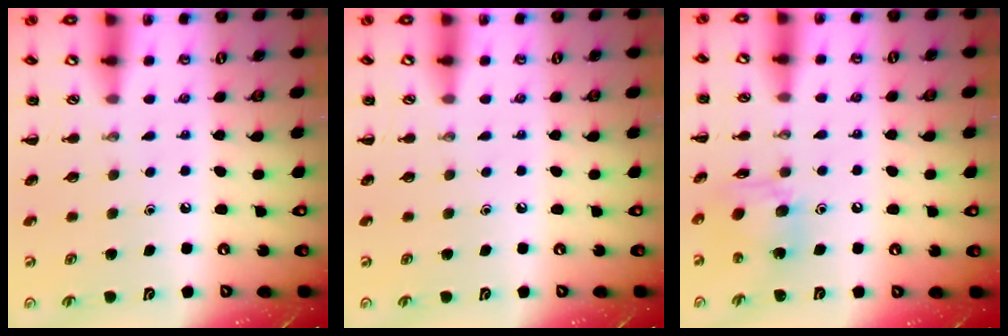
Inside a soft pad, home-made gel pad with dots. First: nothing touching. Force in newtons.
{"total": 0.0}
{"total": 8.8, "press": 8.8, "slide": 0.6}